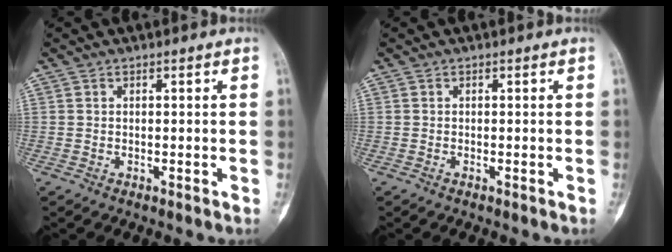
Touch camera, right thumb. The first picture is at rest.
{"total": 0.0}